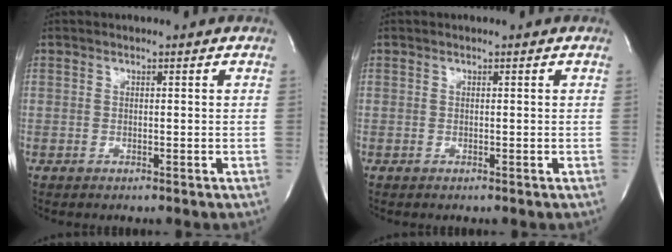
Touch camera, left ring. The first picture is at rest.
{"total": 0.0}